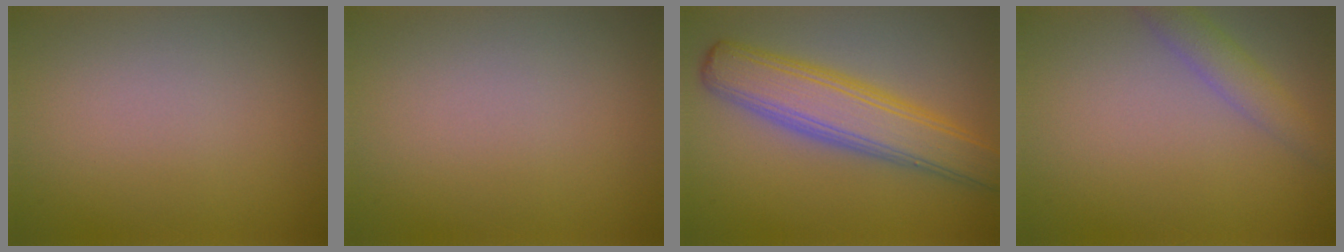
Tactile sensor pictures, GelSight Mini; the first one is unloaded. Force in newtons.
{"total": 0.0}
{"total": 6.5, "press": 6.5, "slide": 0.2}
{"total": 2.4, "press": 2.4, "slide": 0.1}